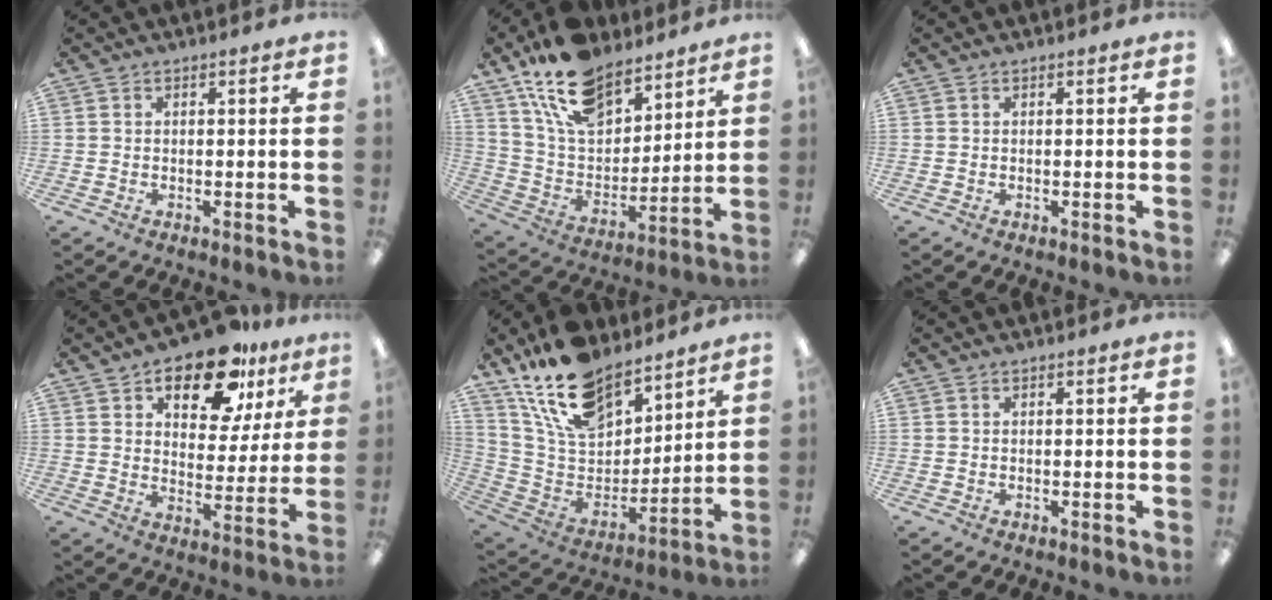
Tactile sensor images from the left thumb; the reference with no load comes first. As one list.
[{"total": 18.4, "force": [13.3, 9.5, 8.4], "torque": [-0.162, -0.067, 0.244]}, {"total": 0.0}, {"total": 15.4, "force": [10.8, 7.4, 8.2], "torque": [-0.117, -0.057, 0.183]}, {"total": 19.3, "force": [14.5, 9.5, 8.4], "torque": [-0.178, -0.081, 0.268]}, {"total": 0.0}]